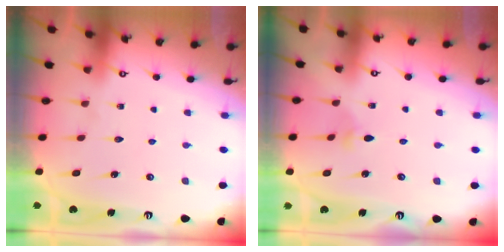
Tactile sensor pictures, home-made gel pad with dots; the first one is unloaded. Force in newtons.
{"total": 2.3, "press": 2.3, "slide": 0.5}